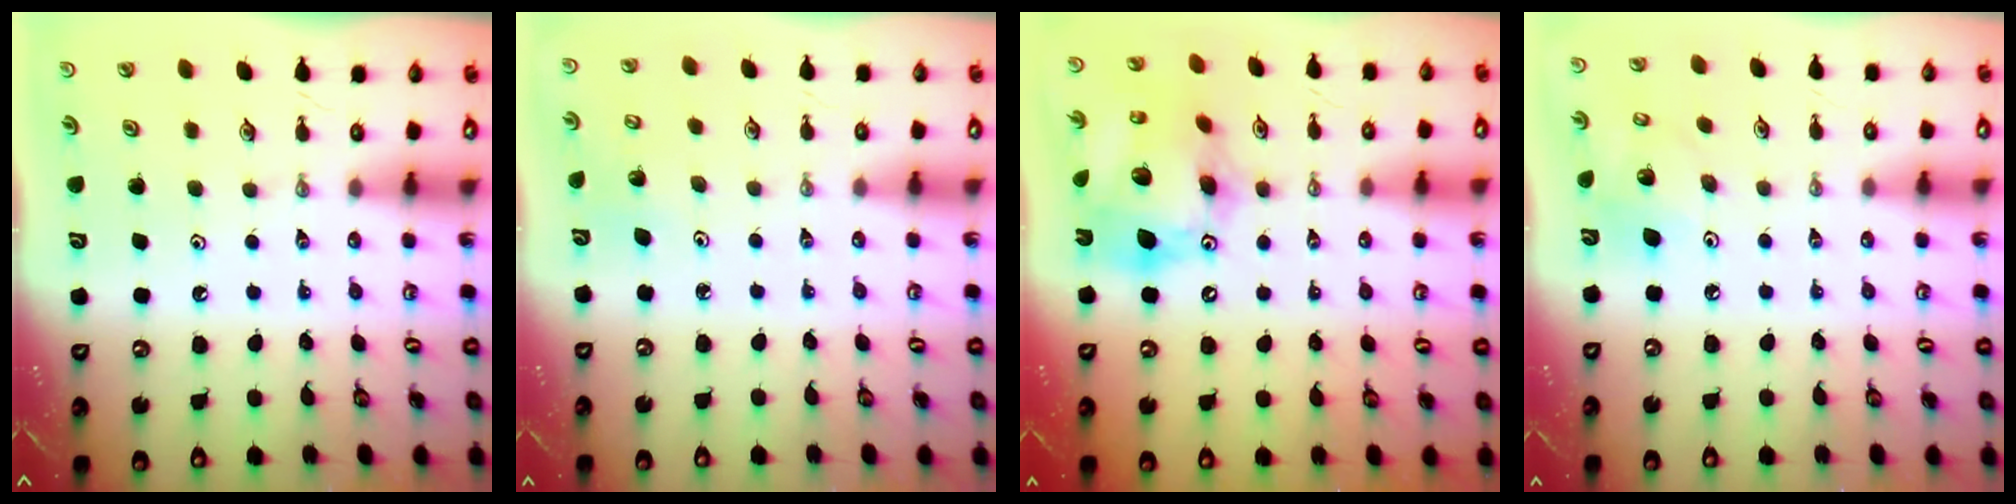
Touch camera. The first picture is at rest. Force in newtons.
{"total": 2.8, "press": 2.7, "slide": 1.0}
{"total": 18.2, "press": 18.1, "slide": 2.0}
{"total": 9.1, "press": 8.7, "slide": 2.6}